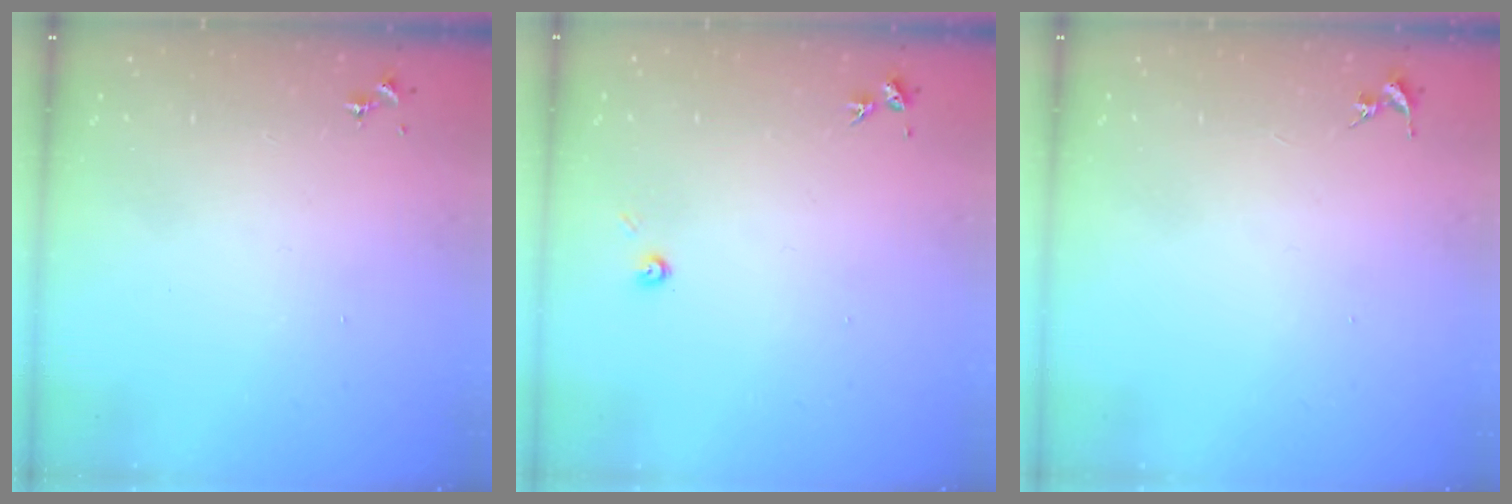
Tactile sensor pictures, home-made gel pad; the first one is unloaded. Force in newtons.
{"total": 3.9, "press": 3.9, "slide": 0.5}
{"total": 0.0}